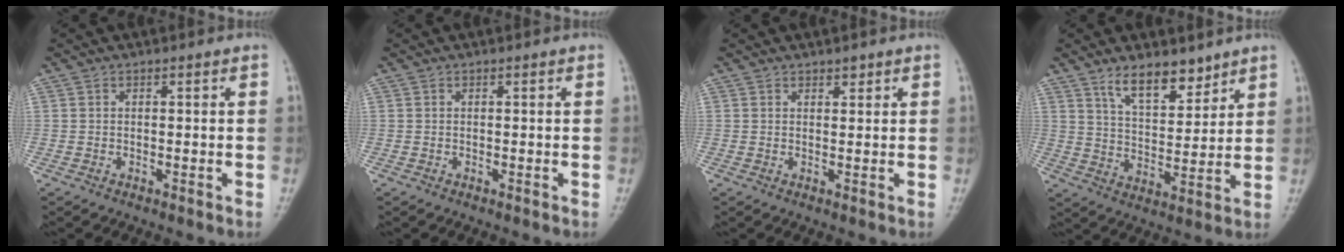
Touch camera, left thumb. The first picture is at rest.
{"total": 0.0}
{"total": 1.1, "force": [0.9, 0.6, 0.4], "torque": [0.003, -0.006, 0.011]}
{"total": 9.4, "force": [6.8, 4.0, 5.2], "torque": [-0.055, -0.051, 0.121]}